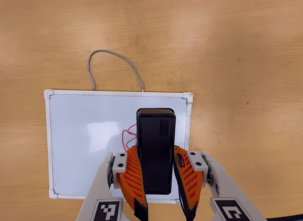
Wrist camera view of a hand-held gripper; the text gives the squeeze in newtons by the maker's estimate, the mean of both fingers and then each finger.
{"total": 9.5, "left": 7.1, "right": 12.0}